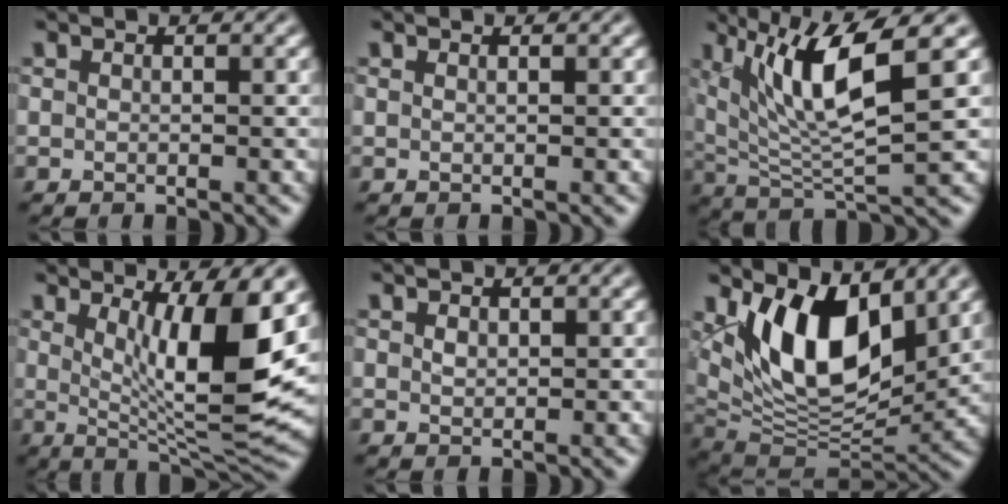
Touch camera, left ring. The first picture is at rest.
{"total": 0.5, "force": [0.4, 0.2, 0.3], "torque": [-0.004, -0.001, 0.000]}
{"total": 8.3, "force": [3.3, 2.0, 7.4], "torque": [-0.140, -0.005, 0.065]}
{"total": 10.1, "force": [2.0, 2.4, 9.5], "torque": [-0.151, -0.018, 0.043]}
{"total": 0.8, "force": [0.4, 0.5, 0.4], "torque": [-0.011, 0.000, 0.008]}
{"total": 10.6, "force": [4.0, 5.3, 8.3], "torque": [-0.142, -0.019, 0.075]}